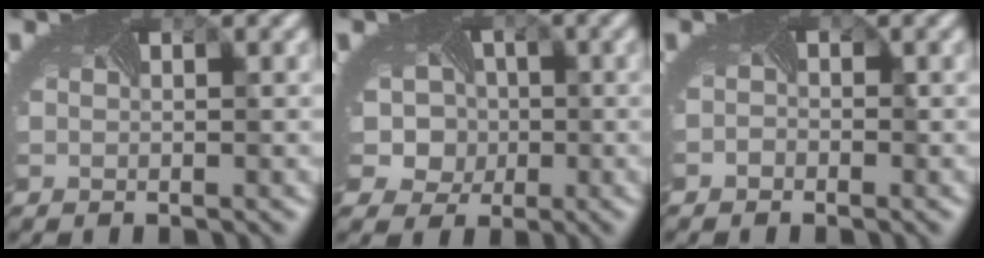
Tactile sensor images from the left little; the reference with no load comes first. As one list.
[{"total": 8.5, "force": [-0.2, 7.6, 4.0], "torque": [-0.065, 0.007, -0.041]}, {"total": 0.8, "force": [-0.6, 0.5, -0.1], "torque": [0.000, -0.007, -0.012]}]